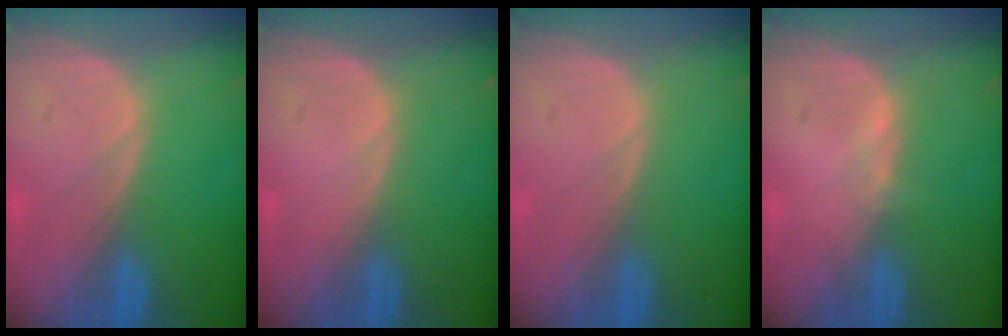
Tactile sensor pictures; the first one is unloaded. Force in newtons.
{"total": 0.0}
{"total": 0.0}
{"total": 0.6, "press": 0.5, "slide": 0.3}